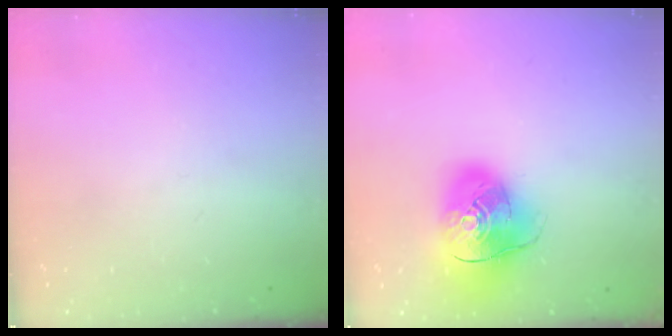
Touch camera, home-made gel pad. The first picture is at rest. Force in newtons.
{"total": 14.8, "press": 14.7, "slide": 2.1}